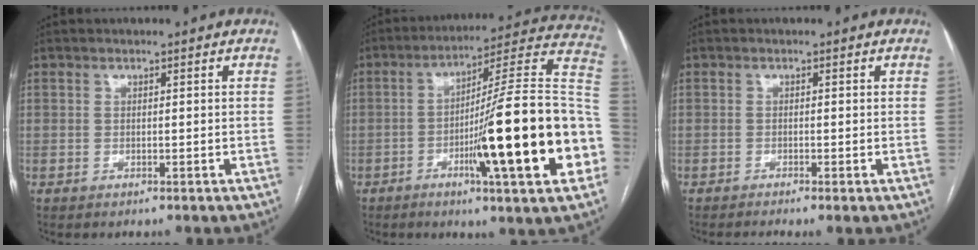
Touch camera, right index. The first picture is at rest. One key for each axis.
{"total": 25.1, "fx": -6.4, "fy": 0.6, "fz": 24.2, "tx": -0.281, "ty": 0.003, "tz": -0.102}
{"total": 1.7, "fx": -1.2, "fy": -0.2, "fz": 1.2, "tx": -0.020, "ty": -0.002, "tz": -0.022}